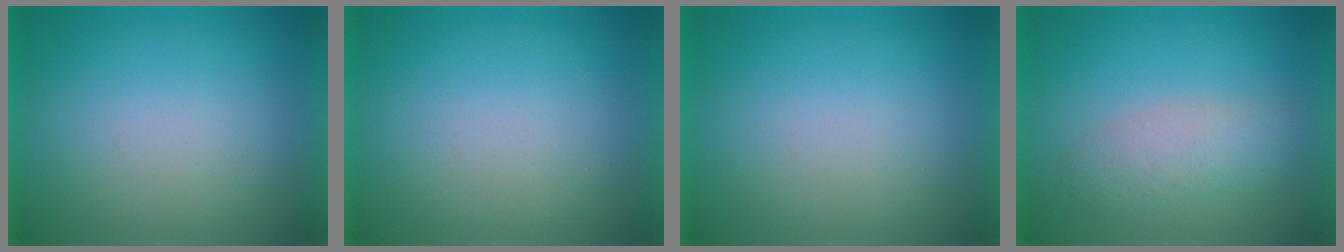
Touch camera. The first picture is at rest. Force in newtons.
{"total": 0.0}
{"total": 0.0}
{"total": 3.4}